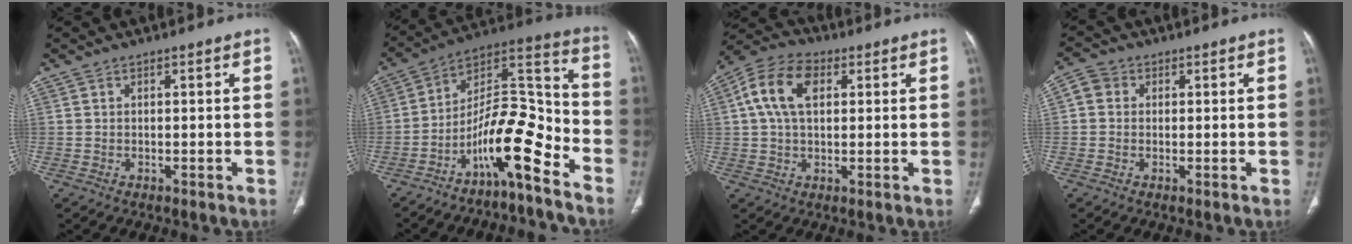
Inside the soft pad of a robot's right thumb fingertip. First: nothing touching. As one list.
[{"total": 14.7, "force": [-8.9, 4.2, 10.9], "torque": [-0.167, 0.105, -0.157]}, {"total": 10.6, "force": [2.7, 6.6, 7.8], "torque": [-0.152, 0.021, 0.042]}, {"total": 3.7, "force": [0.5, 3.3, 1.5], "torque": [-0.019, 0.011, 0.004]}]